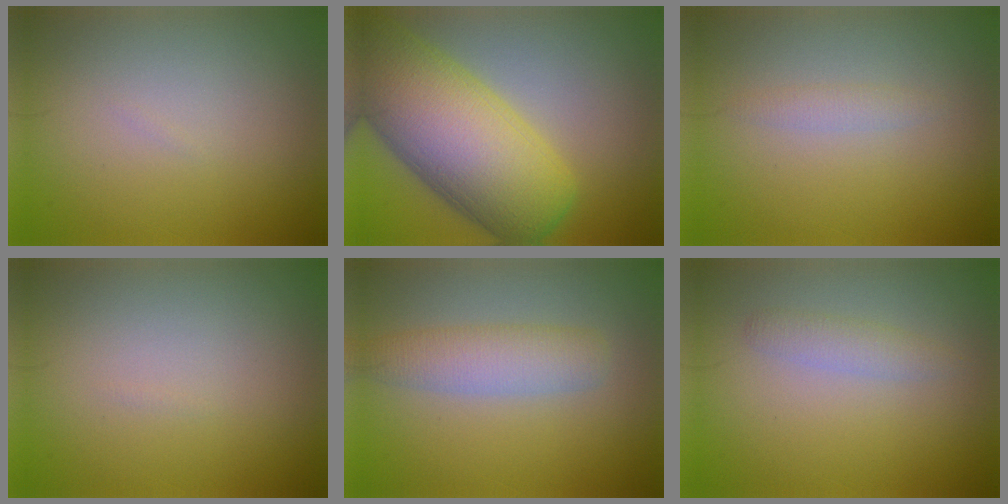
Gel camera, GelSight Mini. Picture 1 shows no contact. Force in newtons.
{"total": 13.0, "press": 13.0, "slide": 0.7}
{"total": 1.1, "press": 1.1, "slide": 0.1}
{"total": 0.0}
{"total": 3.5, "press": 3.5, "slide": 0.2}
{"total": 1.6, "press": 1.6, "slide": 0.0}